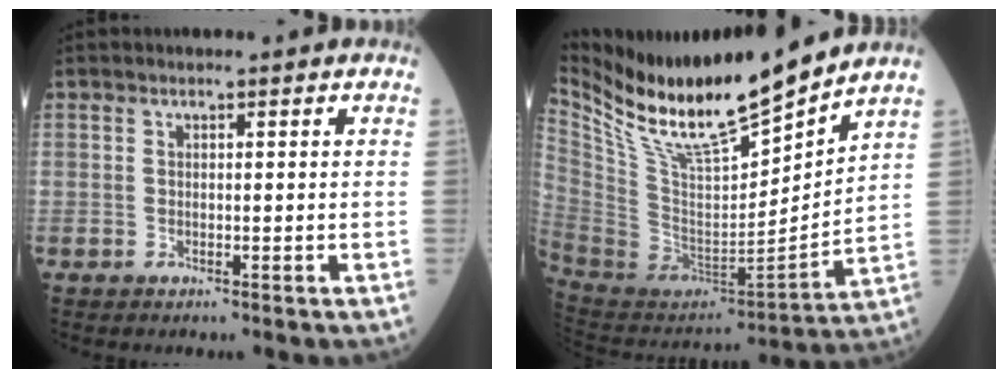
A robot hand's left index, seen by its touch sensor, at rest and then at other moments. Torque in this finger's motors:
{"motor_torque": [0.15, -0.30, 0.23, 0.07]}